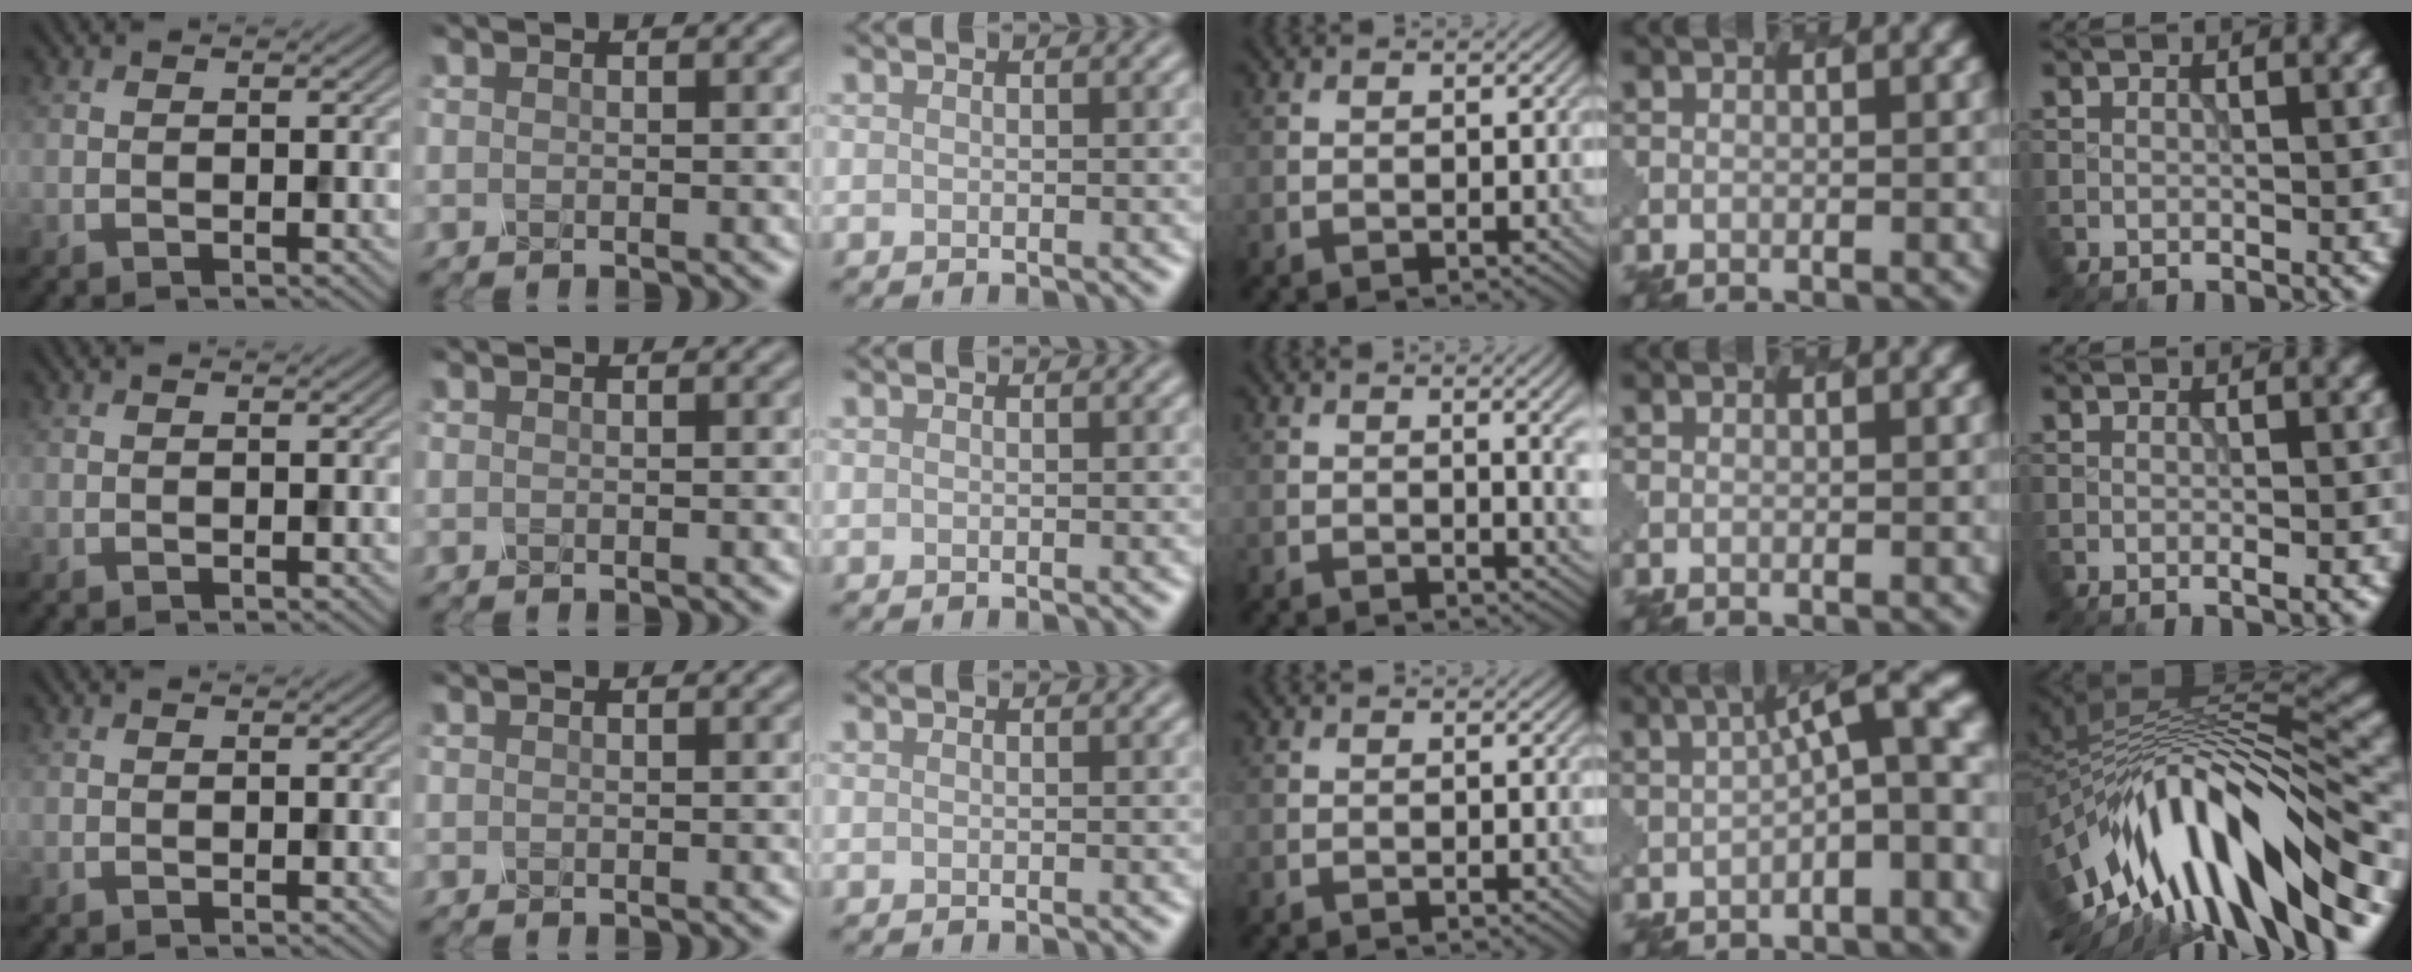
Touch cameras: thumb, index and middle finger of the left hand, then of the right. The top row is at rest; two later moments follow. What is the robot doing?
{"motion": "dispense", "object": "dispenser bottle"}